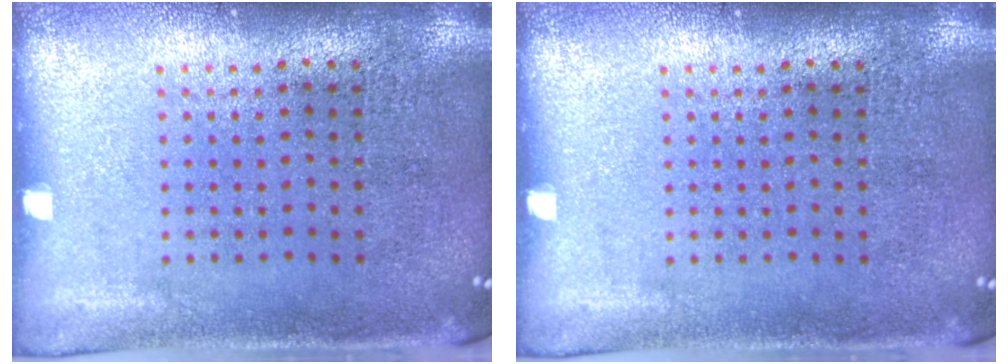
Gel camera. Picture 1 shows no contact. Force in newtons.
{"total": 0.0}